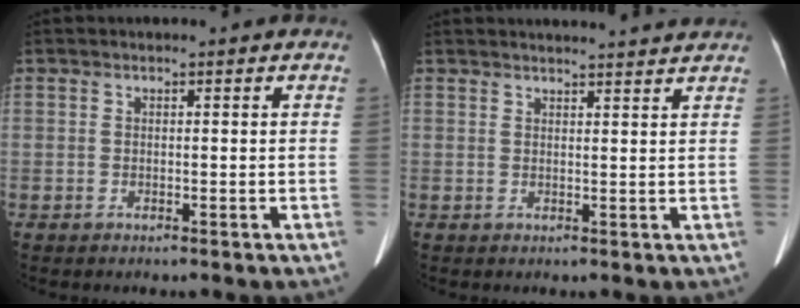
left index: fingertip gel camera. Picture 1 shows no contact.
{"total": 8.4, "force": [8.1, -0.1, 2.1], "torque": [-0.024, 0.013, 0.087]}